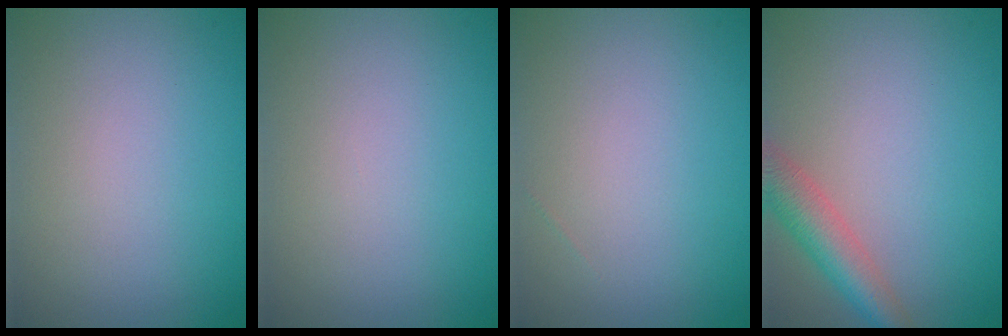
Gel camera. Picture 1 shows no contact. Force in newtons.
{"total": 0.0}
{"total": 0.0}
{"total": 3.8, "press": 3.8, "slide": 0.2}